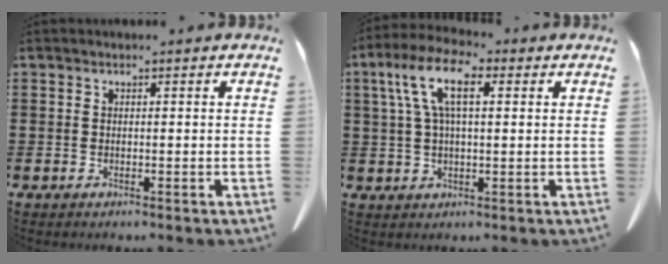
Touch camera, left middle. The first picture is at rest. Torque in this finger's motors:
{"motor_torque": [0.50, 0.44, 0.04, -0.08]}